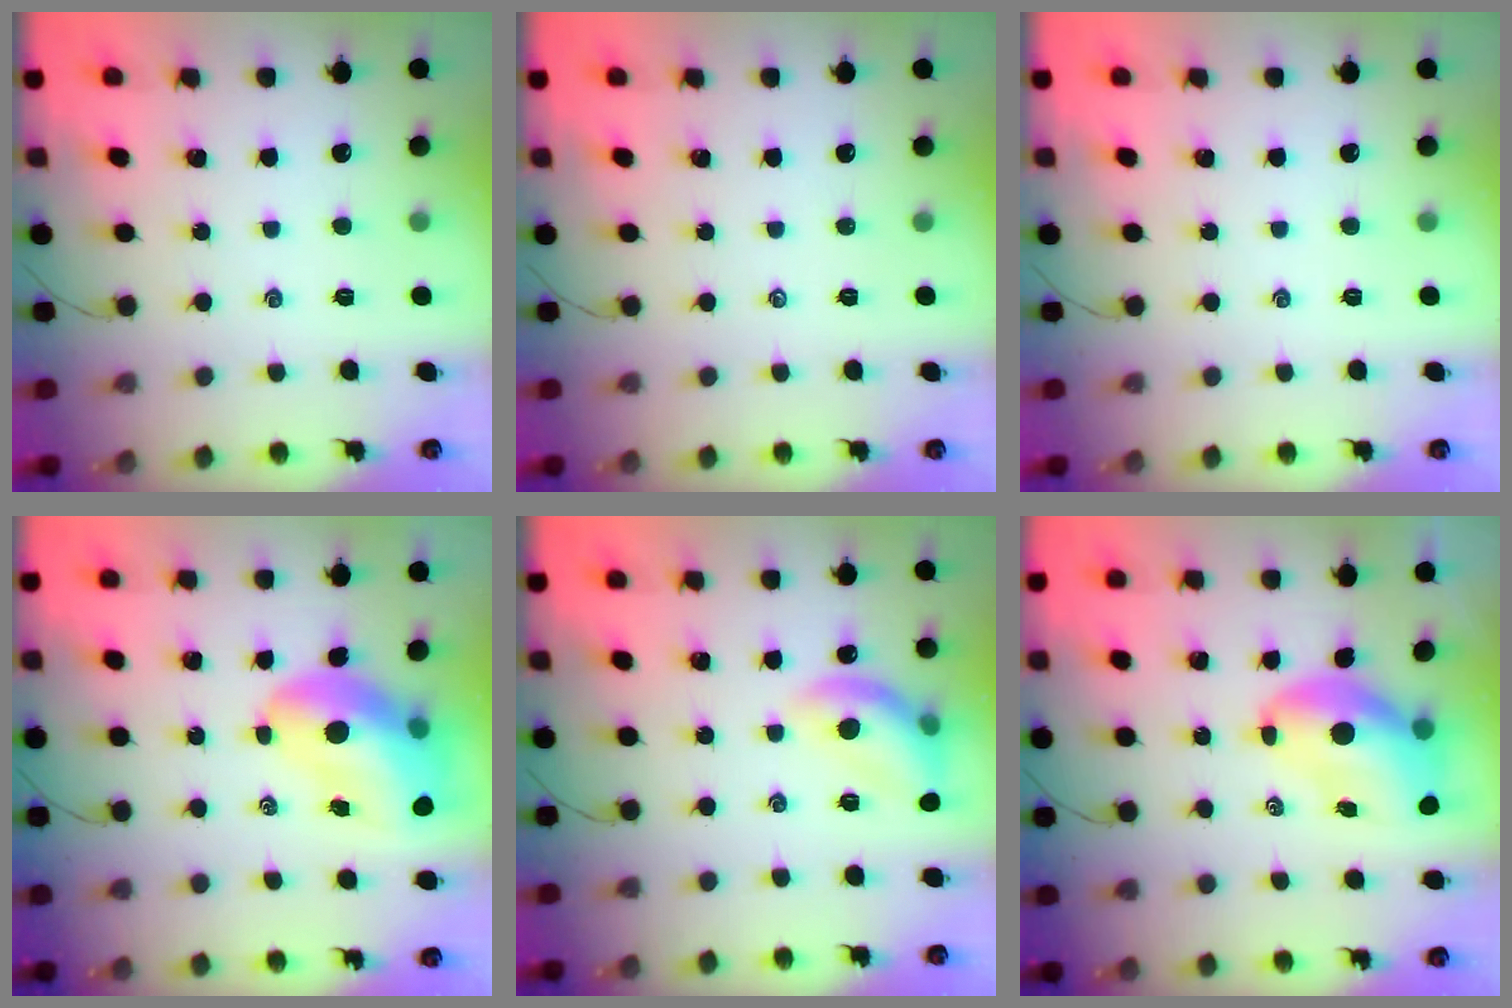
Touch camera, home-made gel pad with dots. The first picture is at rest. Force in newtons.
{"total": 0.0}
{"total": 0.0}
{"total": 14.9, "press": 14.3, "slide": 4.0}
{"total": 13.8, "press": 13.7, "slide": 1.3}
{"total": 9.8, "press": 9.4, "slide": 3.0}